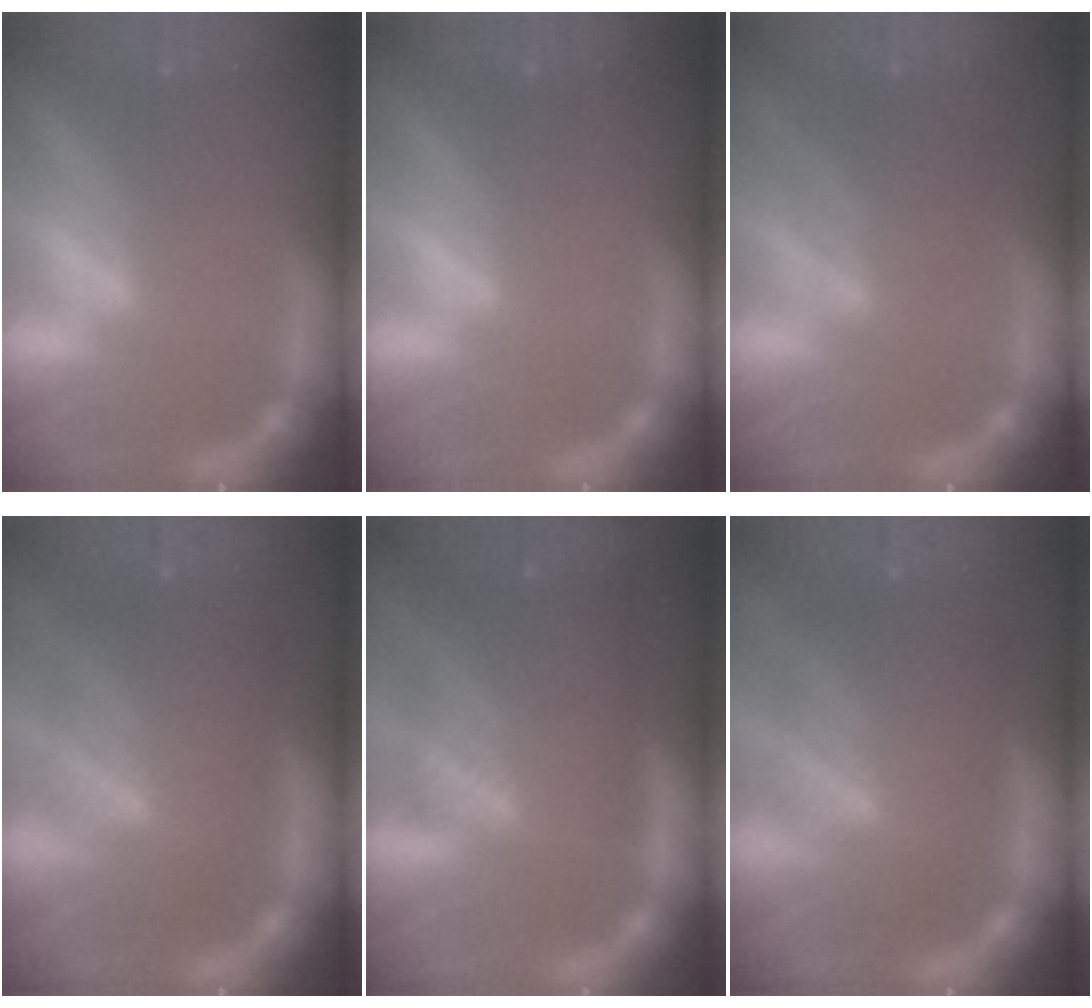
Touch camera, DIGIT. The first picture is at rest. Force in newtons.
{"total": 0.0}
{"total": 4.0}
{"total": 8.7}
{"total": 10.1}
{"total": 8.7}